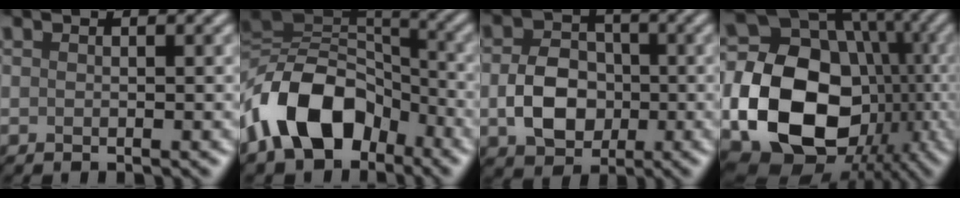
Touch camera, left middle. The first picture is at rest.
{"total": 11.3, "force": [-5.1, 7.2, 7.1], "torque": [-0.133, 0.013, -0.100]}
{"total": 5.2, "force": [-0.9, 4.0, 3.2], "torque": [-0.063, 0.002, -0.016]}
{"total": 20.1, "force": [-3.3, 16.6, 10.9], "torque": [-0.191, -0.030, -0.064]}